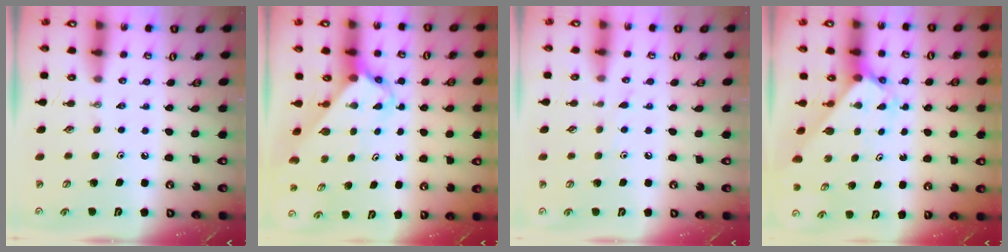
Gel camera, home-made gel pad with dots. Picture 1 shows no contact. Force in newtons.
{"total": 2.8, "press": 2.8, "slide": 0.2}
{"total": 4.6, "press": 4.6, "slide": 0.6}
{"total": 1.9, "press": 1.9, "slide": 0.1}